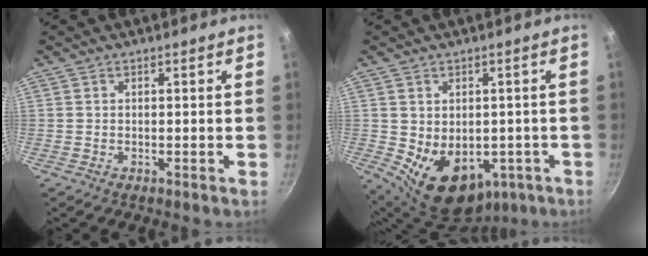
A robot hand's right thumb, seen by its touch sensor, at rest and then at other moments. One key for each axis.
{"total": 12.9, "fx": -2.7, "fy": 9.2, "fz": 8.6, "tx": -0.101, "ty": -0.010, "tz": -0.008}